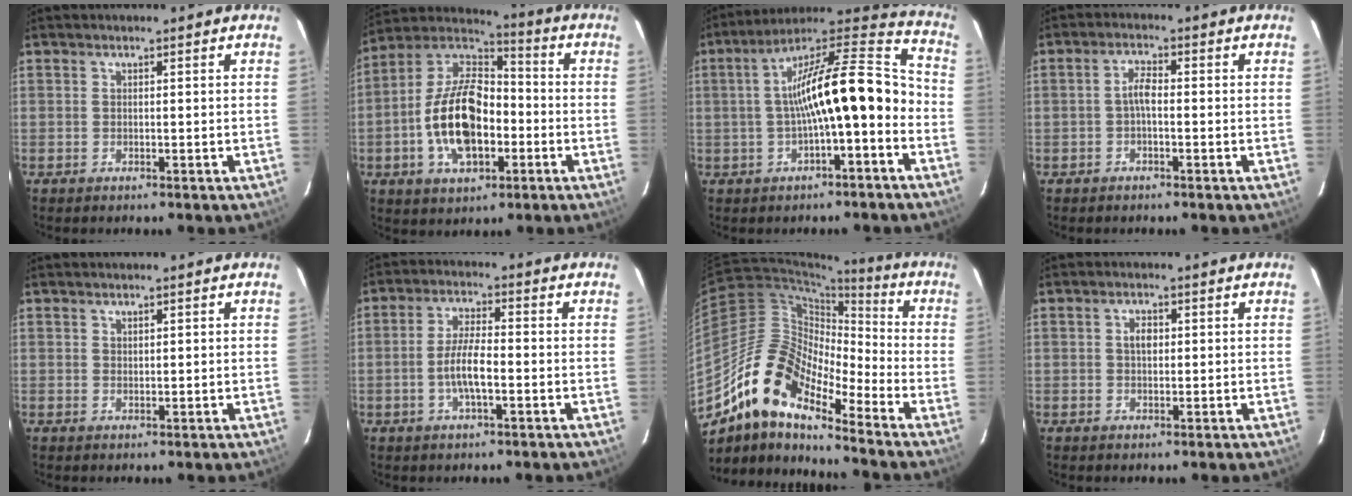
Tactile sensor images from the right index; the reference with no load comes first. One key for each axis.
{"total": 17.5, "fx": -4.2, "fy": 10.0, "fz": 13.8, "tx": -0.271, "ty": 0.015, "tz": -0.072}
{"total": 17.3, "fx": -3.3, "fy": 4.2, "fz": 16.4, "tx": -0.260, "ty": 0.038, "tz": -0.054}
{"total": 2.7, "fx": -0.7, "fy": 0.9, "fz": 2.4, "tx": -0.050, "ty": 0.010, "tz": -0.013}
{"total": 0.8, "fx": 0.6, "fy": 0.4, "fz": 0.3, "tx": -0.003, "ty": 0.002, "tz": 0.012}
{"total": 6.3, "fx": -1.8, "fy": 1.7, "fz": 5.8, "tx": -0.116, "ty": 0.003, "tz": -0.034}
{"total": 15.4, "fx": -11.2, "fy": 5.1, "fz": 9.4, "tx": -0.152, "ty": 0.002, "tz": -0.227}
{"total": 2.4, "fx": 0.4, "fy": 1.5, "fz": 1.7, "tx": -0.030, "ty": 0.006, "tz": 0.007}